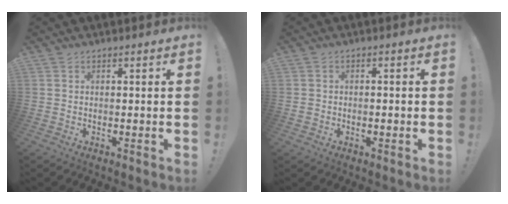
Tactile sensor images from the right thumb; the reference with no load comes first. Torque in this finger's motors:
{"motor_torque": [0.34, -0.29, 0.19, 0.04, 0.10]}